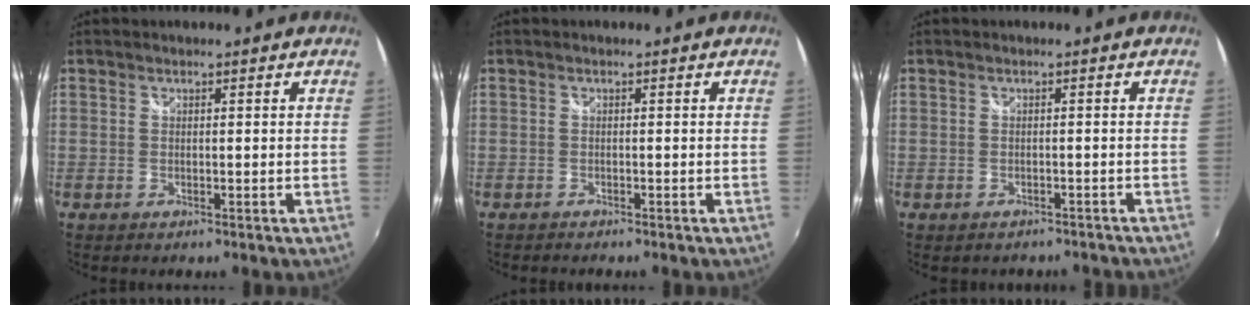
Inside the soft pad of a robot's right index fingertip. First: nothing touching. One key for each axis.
{"total": 0.9, "fx": -0.9, "fy": 0.2, "fz": 0.2, "tx": -0.006, "ty": -0.006, "tz": -0.016}
{"total": 4.2, "fx": -3.5, "fy": 1.9, "fz": 1.2, "tx": -0.023, "ty": -0.010, "tz": -0.038}